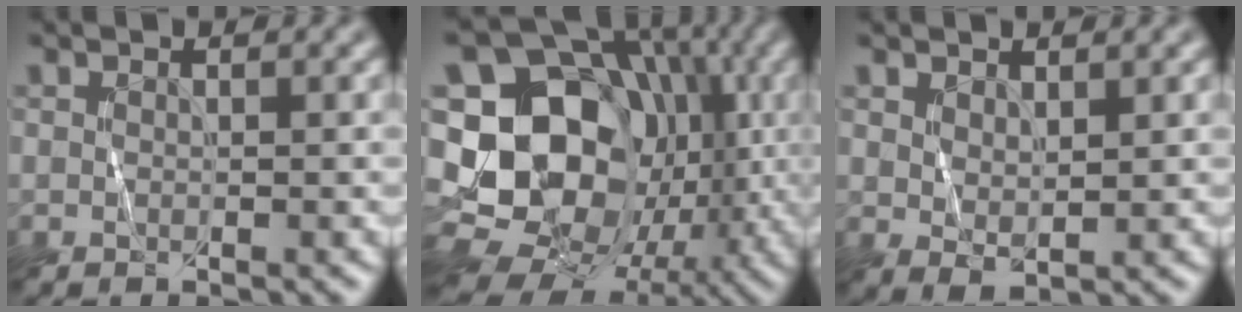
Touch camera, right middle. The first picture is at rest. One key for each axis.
{"total": 18.0, "fx": -0.8, "fy": 15.1, "fz": 9.7, "tx": -0.162, "ty": 0.008, "tz": -0.025}
{"total": 1.6, "fx": 1.0, "fy": 0.7, "fz": 1.1, "tx": -0.023, "ty": -0.006, "tz": 0.026}